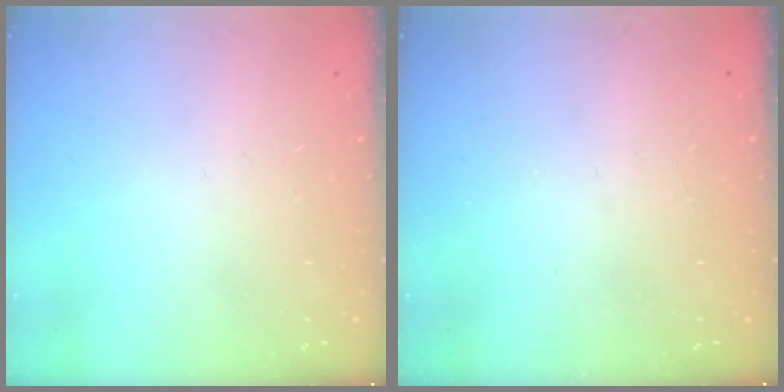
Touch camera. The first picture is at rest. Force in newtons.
{"total": 0.0}